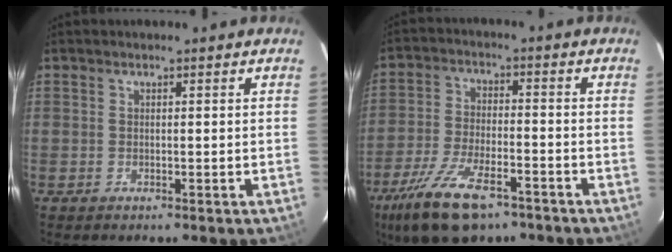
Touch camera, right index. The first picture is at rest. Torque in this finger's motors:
{"motor_torque": [1.40, -0.73, 0.65, 0.15]}